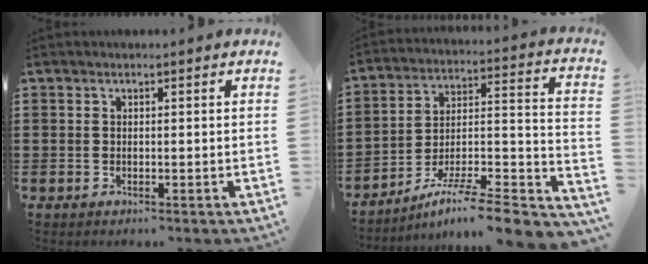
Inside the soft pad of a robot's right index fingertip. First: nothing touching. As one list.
[{"total": 8.1, "force": [-6.2, 0.3, 5.2], "torque": [-0.078, 0.001, -0.124]}]